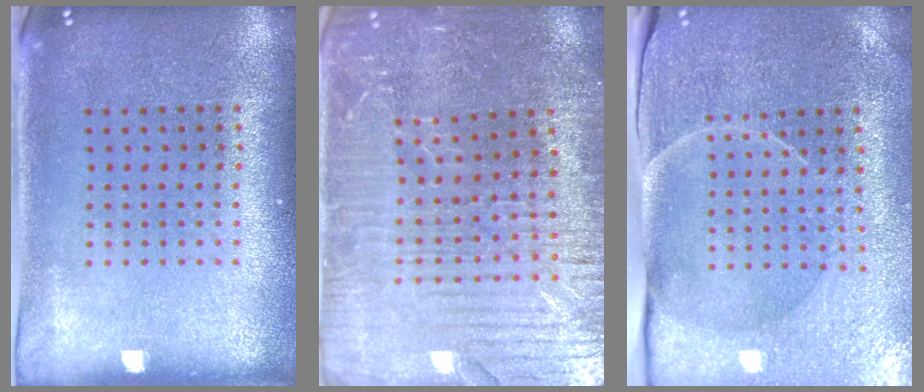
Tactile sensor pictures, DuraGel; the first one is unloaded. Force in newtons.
{"total": 3.7, "press": 3.6, "slide": 0.8}
{"total": 3.6, "press": 3.6, "slide": 0.5}